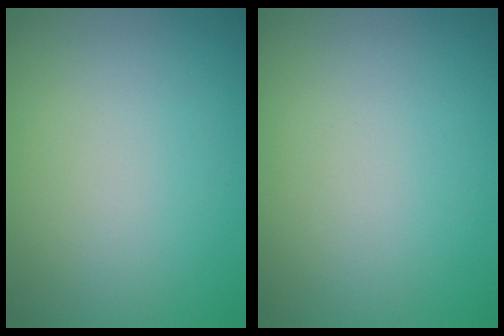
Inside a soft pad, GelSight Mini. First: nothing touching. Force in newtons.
{"total": 0.0}